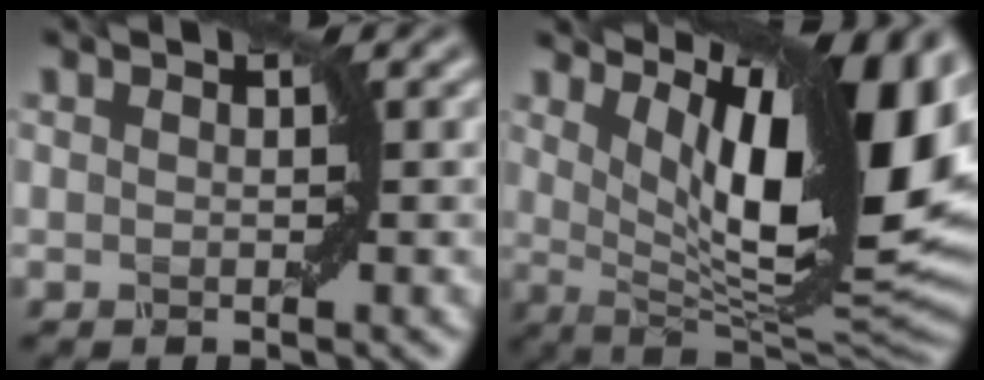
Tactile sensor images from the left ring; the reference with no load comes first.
{"total": 15.7, "force": [5.4, 5.3, 13.8], "torque": [-0.182, -0.004, 0.099]}